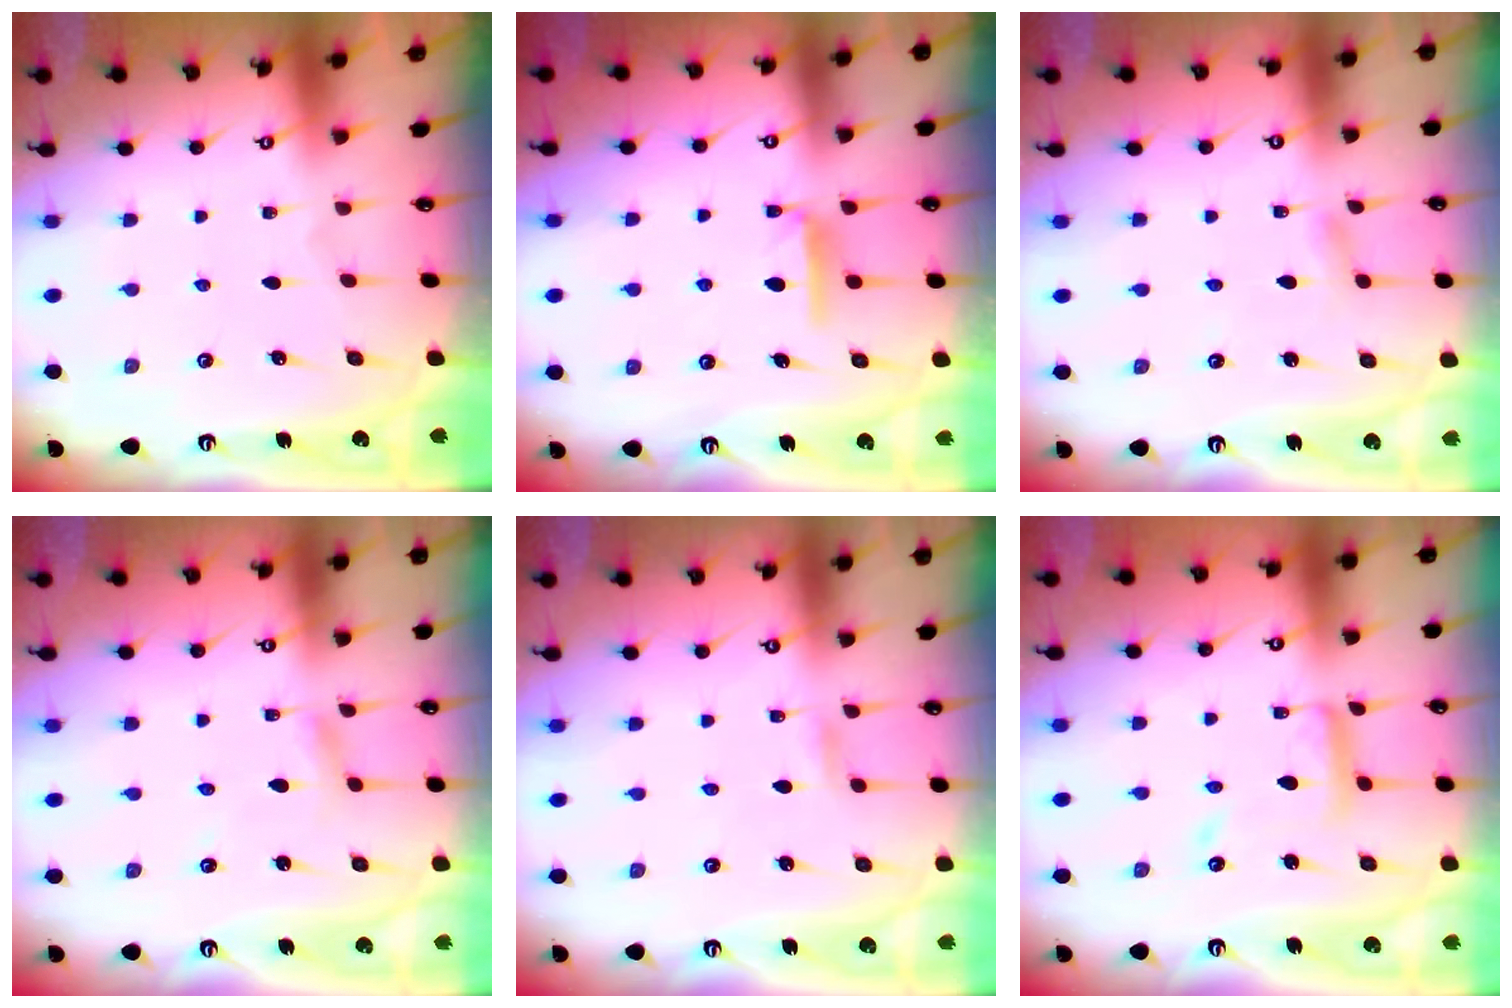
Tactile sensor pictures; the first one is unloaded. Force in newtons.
{"total": 6.5, "press": 6.5, "slide": 0.7}
{"total": 3.8, "press": 3.8, "slide": 0.4}
{"total": 3.3, "press": 3.2, "slide": 0.3}
{"total": 2.8, "press": 2.8, "slide": 0.2}
{"total": 11.5, "press": 11.5, "slide": 1.0}